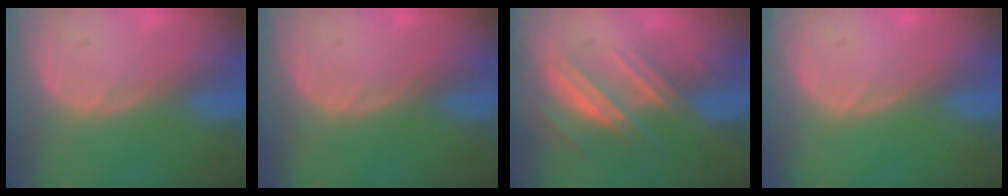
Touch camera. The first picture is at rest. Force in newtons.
{"total": 0.0}
{"total": 7.4, "press": 6.8, "slide": 2.8}
{"total": 0.0}